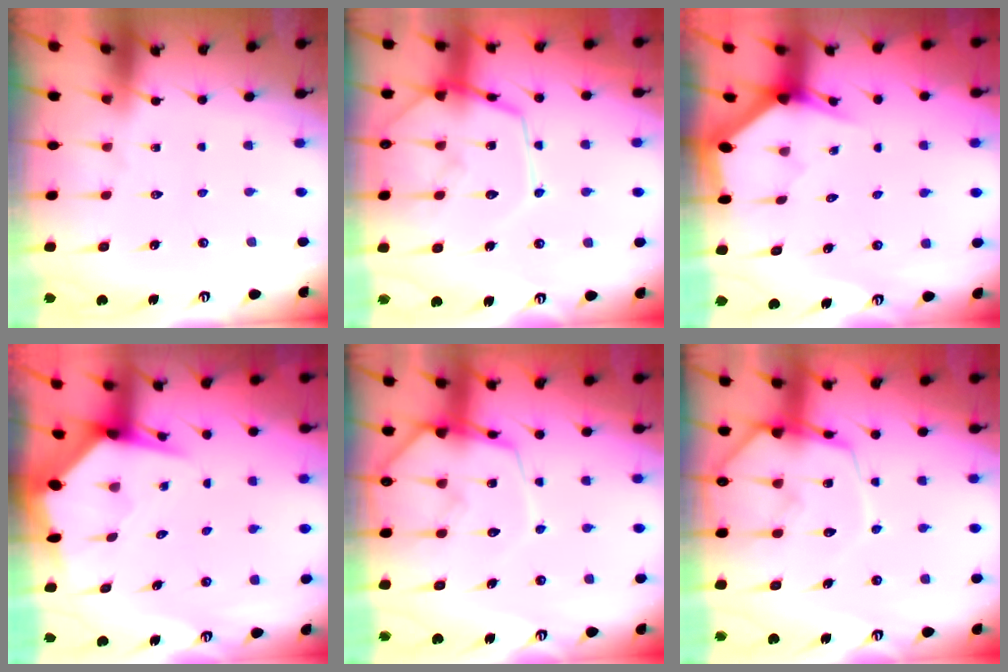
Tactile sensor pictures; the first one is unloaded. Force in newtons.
{"total": 15.6, "press": 15.6, "slide": 1.3}
{"total": 3.1, "press": 3.1, "slide": 0.1}
{"total": 5.3, "press": 5.2, "slide": 0.5}
{"total": 14.1, "press": 14.0, "slide": 1.5}
{"total": 14.1, "press": 14.0, "slide": 1.5}